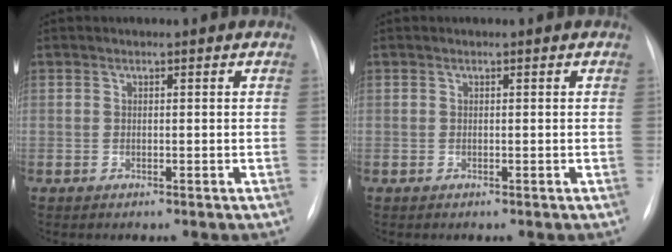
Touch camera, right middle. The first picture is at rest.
{"total": 0.0}